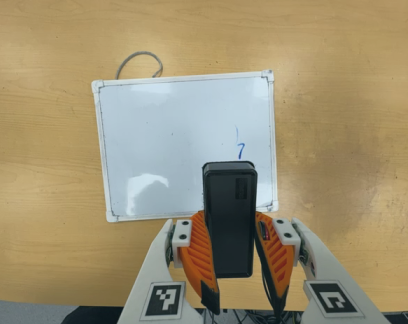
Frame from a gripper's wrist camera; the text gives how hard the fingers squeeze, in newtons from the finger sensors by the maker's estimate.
{"total": 9.1, "left": 7.9, "right": 10.3}